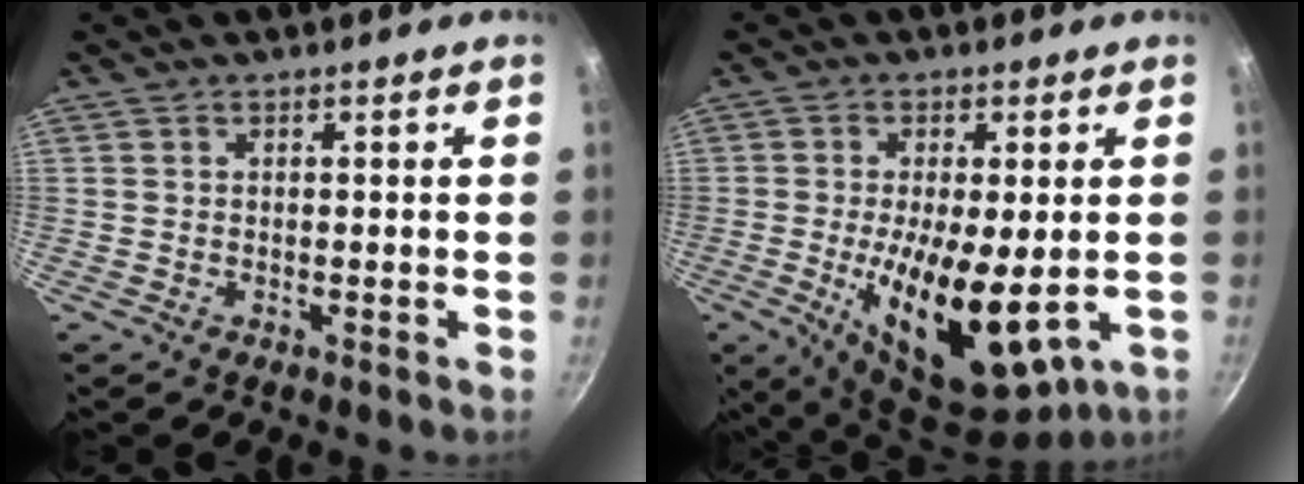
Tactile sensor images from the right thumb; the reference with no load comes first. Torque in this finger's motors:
{"motor_torque": [1.93, 2.90, 1.91, -0.45, 0.53]}